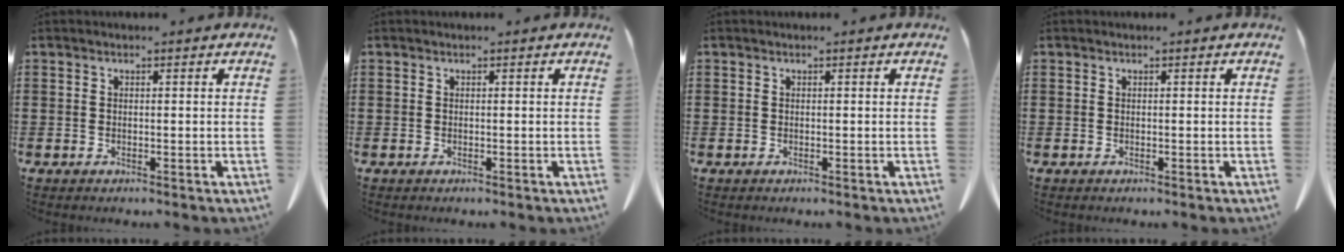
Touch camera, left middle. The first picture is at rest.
{"total": 0.0}
{"total": 0.0}
{"total": 0.0}